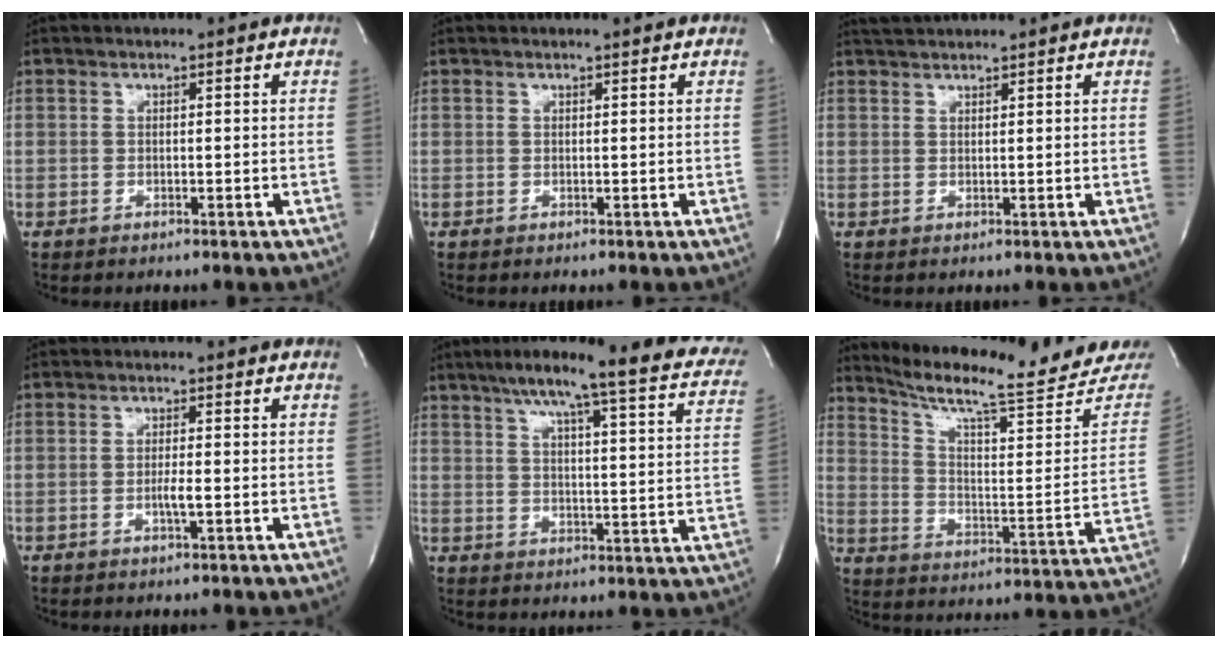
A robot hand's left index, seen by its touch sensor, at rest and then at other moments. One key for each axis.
{"total": 1.0, "fx": 0.9, "fy": -0.2, "fz": 0.2, "tx": -0.010, "ty": -0.002, "tz": 0.011}
{"total": 3.1, "fx": 3.0, "fy": -0.2, "fz": 0.8, "tx": -0.013, "ty": 0.023, "tz": 0.056}
{"total": 1.8, "fx": -0.7, "fy": -0.1, "fz": 1.7, "tx": -0.035, "ty": -0.006, "tz": -0.013}
{"total": 24.8, "fx": 20.1, "fy": 2.4, "fz": 14.3, "tx": -0.207, "ty": -0.020, "tz": 0.240}
{"total": 21.2, "fx": 18.8, "fy": 2.4, "fz": 9.5, "tx": -0.149, "ty": -0.045, "tz": 0.258}